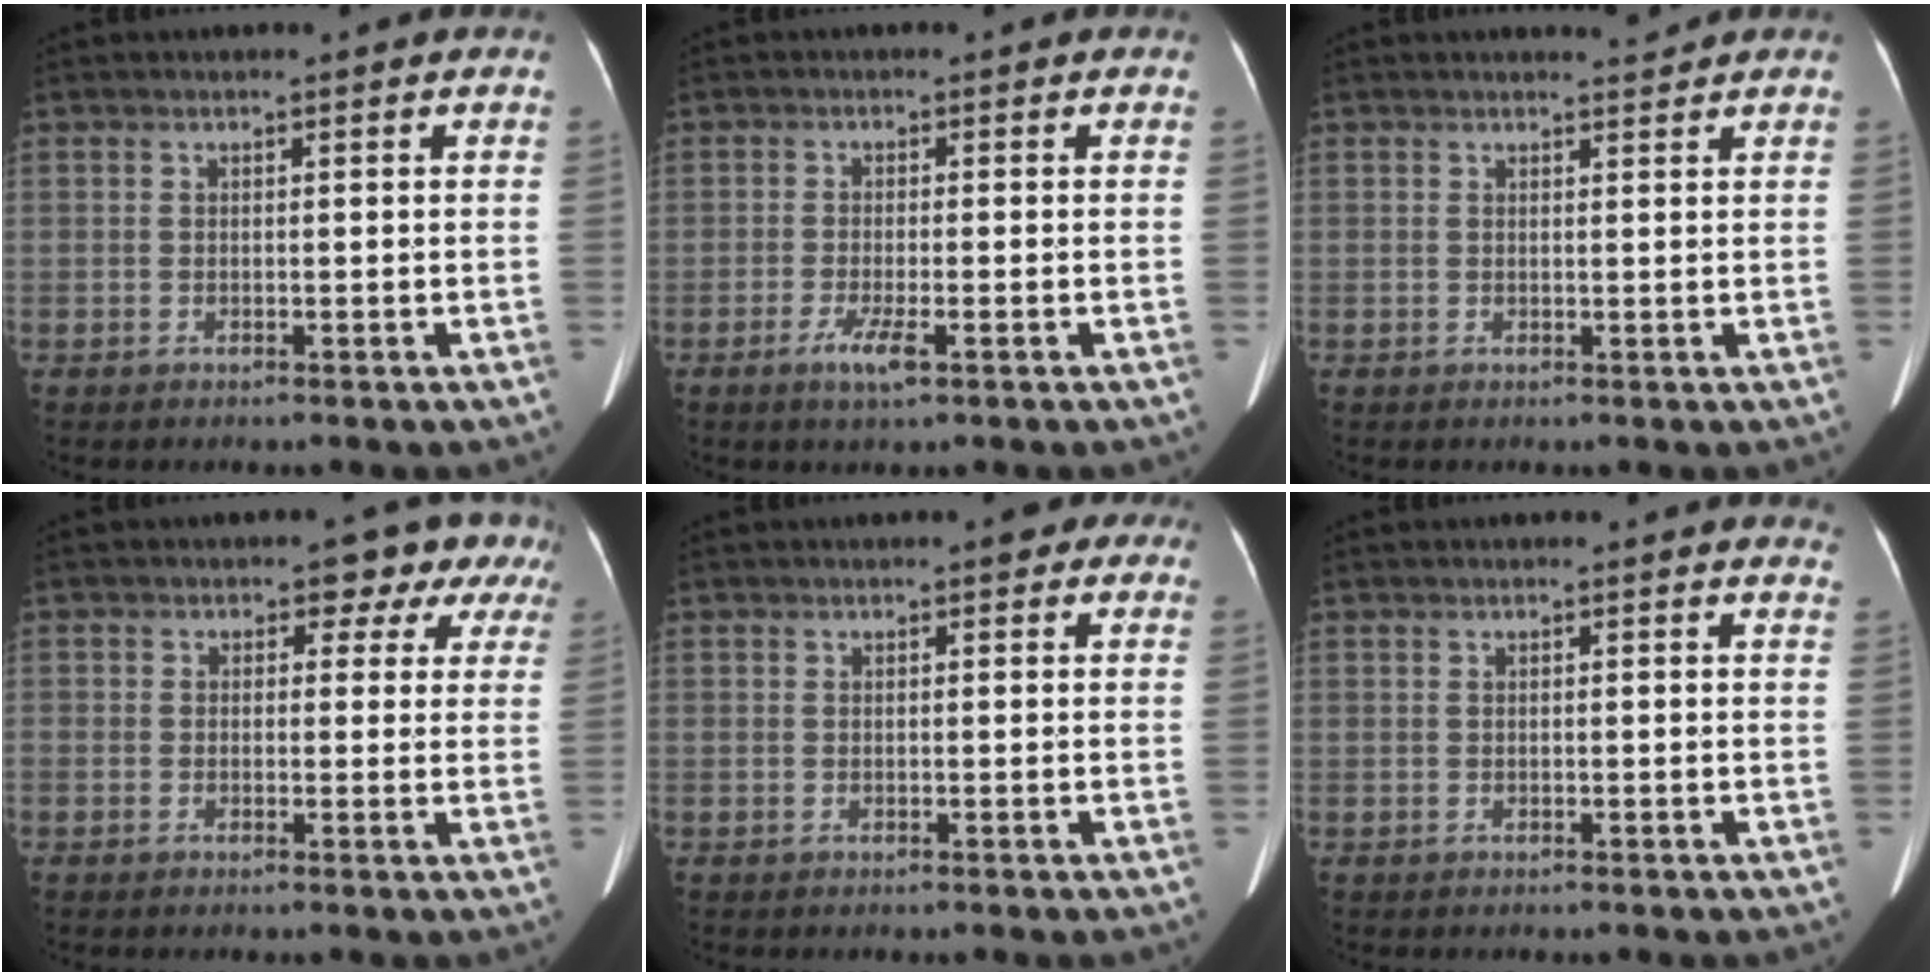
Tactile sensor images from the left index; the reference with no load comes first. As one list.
[{"total": 3.0, "force": [-1.5, 0.4, 2.6], "torque": [-0.055, -0.007, -0.027]}, {"total": 1.2, "force": [1.2, -0.3, 0.0], "torque": [-0.004, -0.008, 0.021]}, {"total": 6.1, "force": [3.6, 4.1, 2.8], "torque": [-0.018, 0.015, 0.022]}, {"total": 4.1, "force": [2.8, 1.8, 2.4], "torque": [-0.019, 0.016, 0.026]}, {"total": 4.7, "force": [4.4, 0.8, 1.6], "torque": [-0.008, 0.012, 0.032]}]